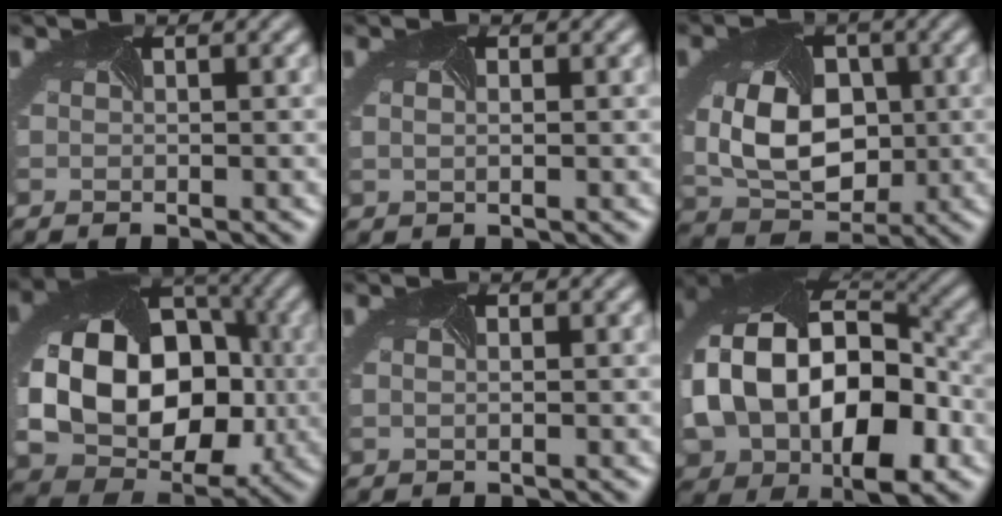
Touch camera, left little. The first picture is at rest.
{"total": 2.4, "force": [0.7, 1.6, 1.6], "torque": [-0.010, 0.014, -0.009]}
{"total": 8.6, "force": [-0.3, 6.3, 5.9], "torque": [-0.119, -0.018, 0.008]}
{"total": 15.7, "force": [-0.5, 12.0, 10.1], "torque": [-0.179, -0.025, 0.007]}
{"total": 2.0, "force": [0.6, 1.4, 1.3], "torque": [-0.009, 0.010, -0.008]}
{"total": 16.3, "force": [-0.4, 10.9, 12.2], "torque": [-0.242, -0.016, 0.002]}